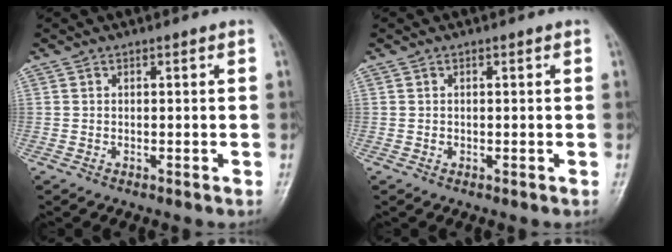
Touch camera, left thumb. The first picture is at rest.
{"total": 0.8, "force": [-0.2, 0.7, 0.3], "torque": [-0.001, 0.002, -0.003]}